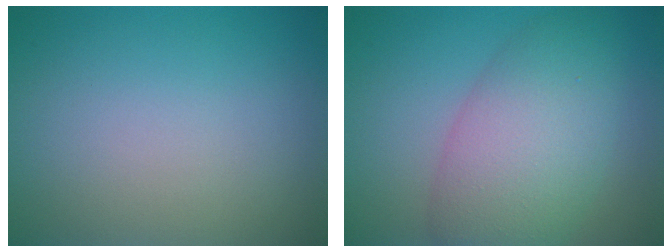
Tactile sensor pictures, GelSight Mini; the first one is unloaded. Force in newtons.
{"total": 7.7, "press": 7.7, "slide": 0.0}